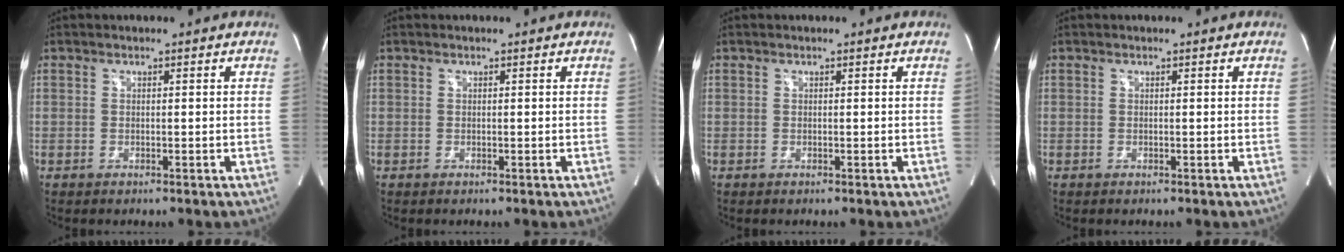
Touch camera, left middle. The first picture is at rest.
{"total": 0.0}
{"total": 0.0}
{"total": 0.0}